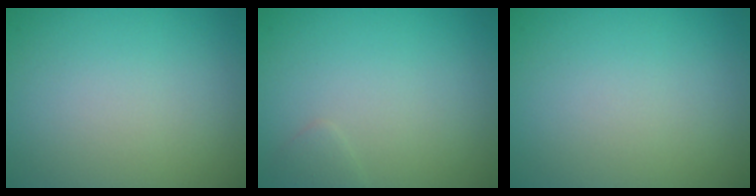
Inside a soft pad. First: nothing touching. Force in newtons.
{"total": 0.8, "press": 0.8, "slide": 0.0}
{"total": 0.0}